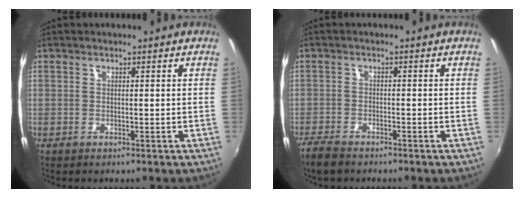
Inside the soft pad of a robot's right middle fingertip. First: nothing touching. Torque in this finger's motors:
{"motor_torque": [0.73, -0.65, 0.02, 0.05]}